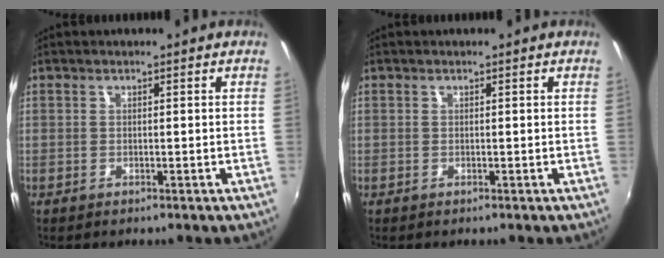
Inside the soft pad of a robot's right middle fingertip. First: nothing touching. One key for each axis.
{"total": 0.0}